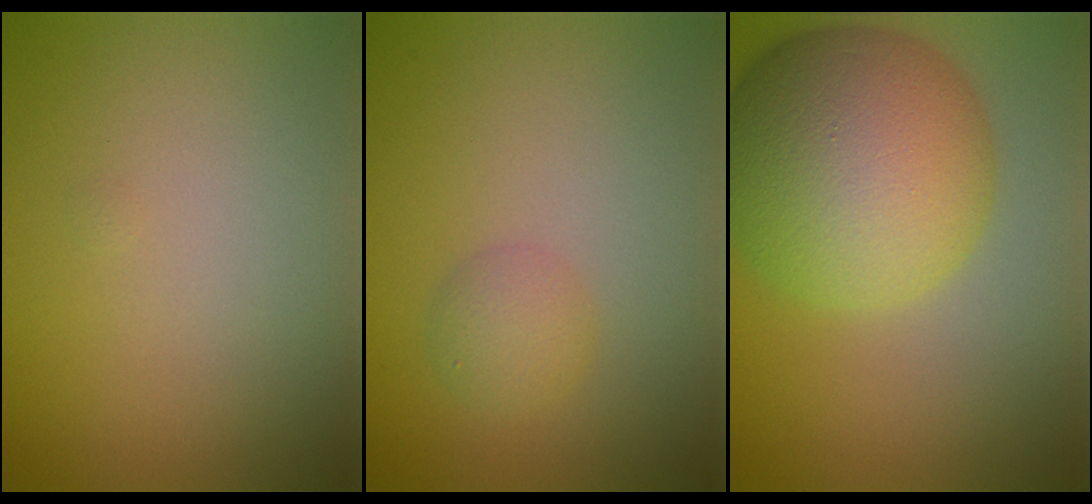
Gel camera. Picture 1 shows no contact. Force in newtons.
{"total": 1.8, "press": 1.8, "slide": 0.0}
{"total": 12.2, "press": 12.2, "slide": 0.2}